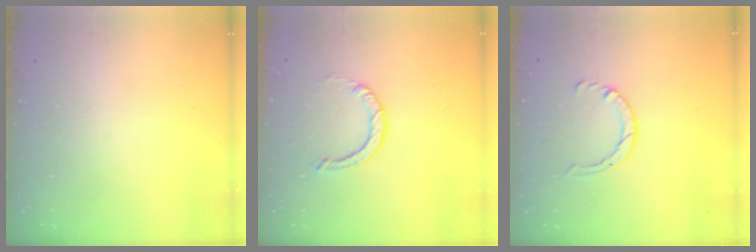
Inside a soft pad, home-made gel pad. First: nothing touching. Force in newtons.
{"total": 3.9, "press": 3.8, "slide": 0.4}
{"total": 3.6, "press": 3.5, "slide": 0.4}